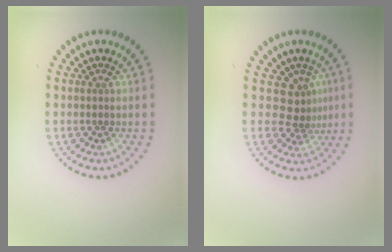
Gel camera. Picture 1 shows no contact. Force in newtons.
{"total": 2.8, "press": 1.7, "slide": 2.2}